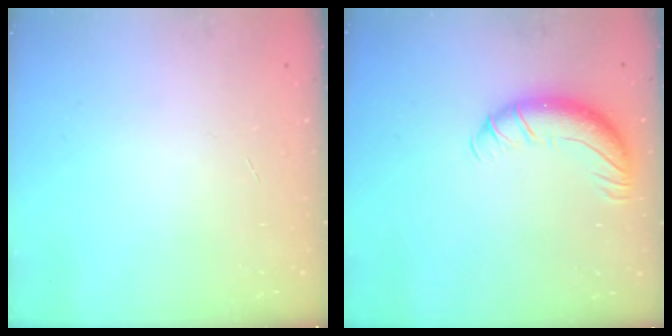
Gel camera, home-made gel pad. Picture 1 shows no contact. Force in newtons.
{"total": 10.5, "press": 10.2, "slide": 2.3}